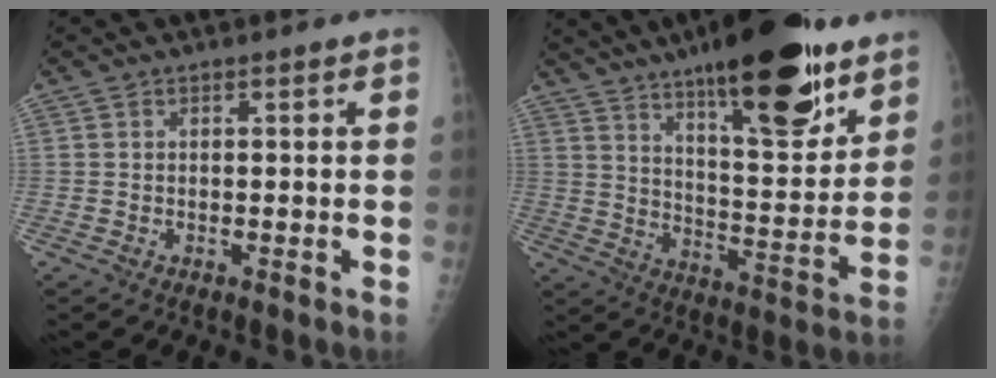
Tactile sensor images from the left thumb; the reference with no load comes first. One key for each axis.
{"total": 23.2, "fx": 14.8, "fy": 6.7, "fz": 16.6, "tx": -0.221, "ty": -0.072, "tz": 0.230}